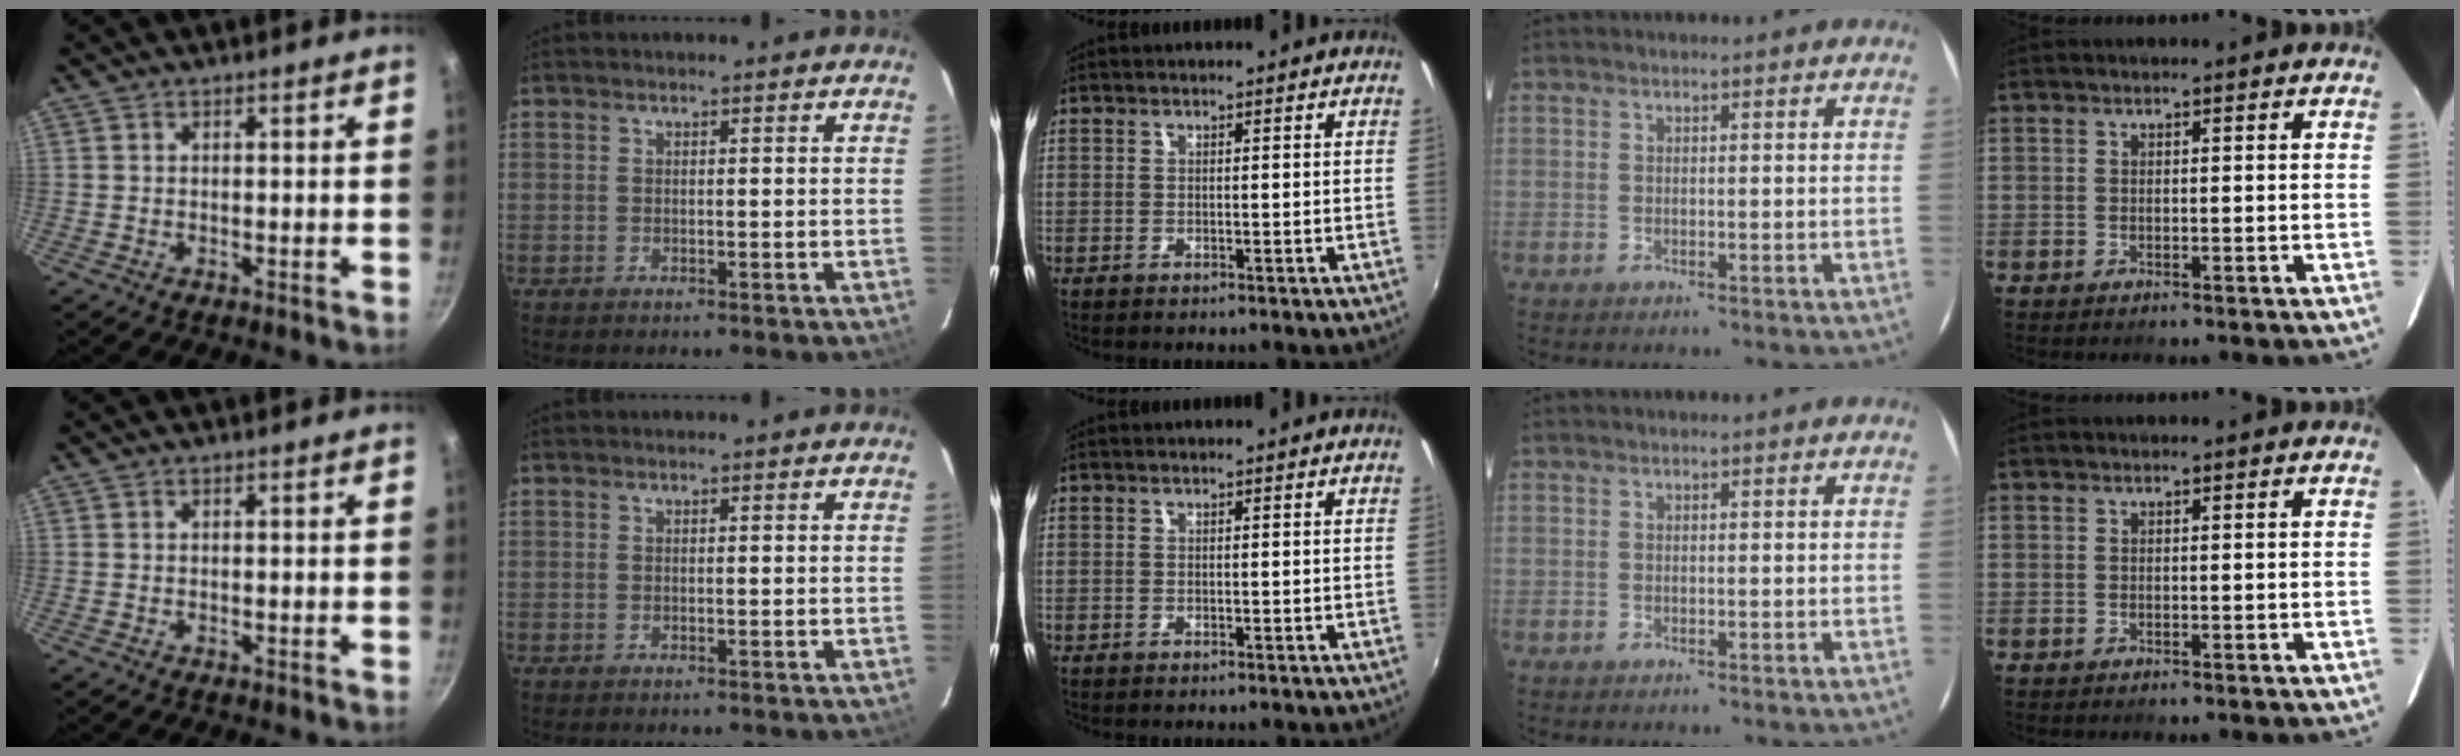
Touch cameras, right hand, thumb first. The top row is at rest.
{}